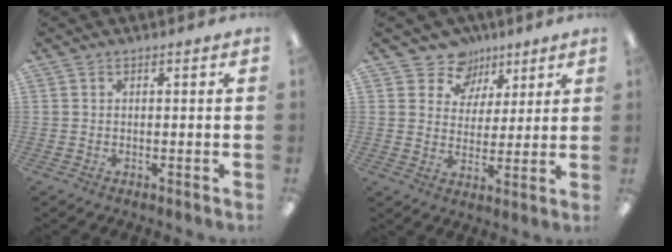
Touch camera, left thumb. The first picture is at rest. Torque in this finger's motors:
{"motor_torque": [0.03, 0.04, -0.19, -0.16, -0.10]}